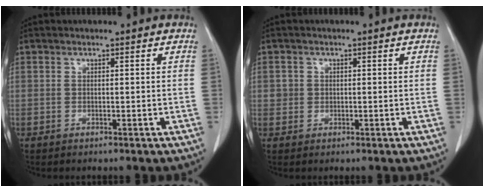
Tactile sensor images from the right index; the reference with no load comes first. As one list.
[{"total": 1.7, "force": [0.2, 1.6, 0.3], "torque": [0.000, 0.005, 0.004]}]